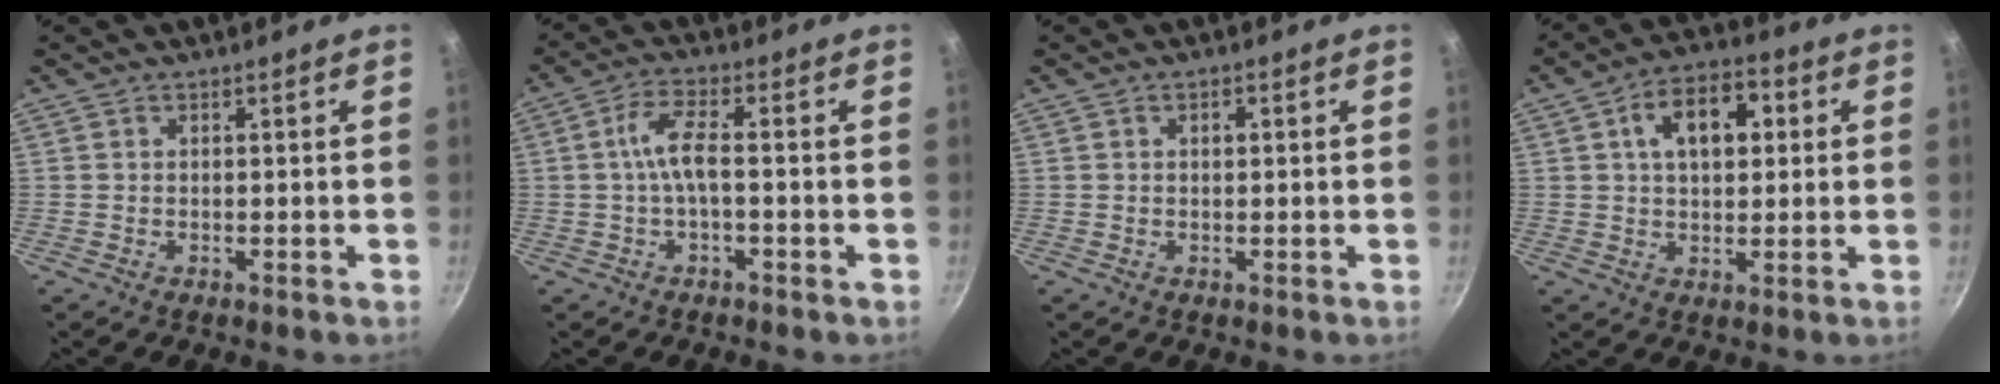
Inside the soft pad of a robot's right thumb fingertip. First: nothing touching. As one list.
[{"total": 5.6, "force": [-0.9, 1.6, 5.3], "torque": [-0.117, 0.019, -0.023]}, {"total": 1.3, "force": [0.3, 0.8, 1.0], "torque": [-0.015, 0.004, 0.004]}, {"total": 11.1, "force": [2.7, 6.7, 8.4], "torque": [-0.103, 0.014, 0.033]}]